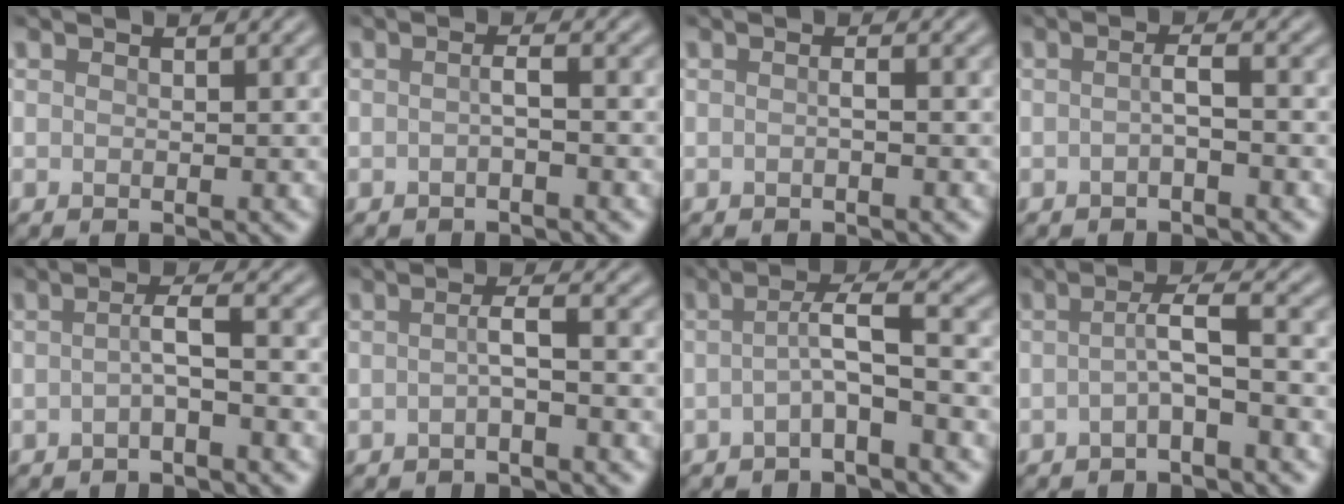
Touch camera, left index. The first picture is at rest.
{"total": 1.1, "force": [-0.4, 0.1, 1.0], "torque": [-0.018, 0.002, -0.008]}
{"total": 0.6, "force": [-0.2, 0.1, 0.6], "torque": [-0.012, 0.001, -0.004]}
{"total": 1.4, "force": [-0.5, 0.2, 1.3], "torque": [-0.024, 0.003, -0.010]}
{"total": 2.0, "force": [-0.6, 0.2, 1.9], "torque": [-0.039, 0.005, -0.015]}
{"total": 1.7, "force": [-0.5, 0.2, 1.6], "torque": [-0.032, 0.003, -0.011]}
{"total": 3.0, "force": [-0.8, 0.3, 2.9], "torque": [-0.053, 0.012, -0.023]}
{"total": 2.7, "force": [-0.7, 0.2, 2.5], "torque": [-0.048, 0.008, -0.019]}